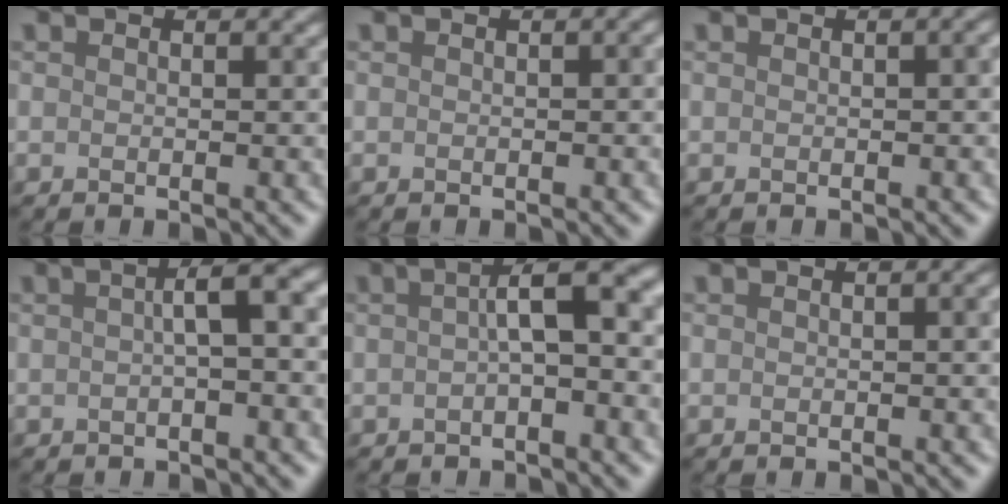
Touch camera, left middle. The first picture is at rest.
{"total": 1.5, "force": [-0.4, 0.8, 1.2], "torque": [-0.007, 0.009, -0.008]}
{"total": 2.0, "force": [-0.5, 1.0, 1.7], "torque": [-0.007, 0.012, -0.011]}
{"total": 3.8, "force": [-0.1, 0.6, 3.7], "torque": [-0.051, 0.019, -0.010]}
{"total": 4.6, "force": [-0.1, 1.0, 4.5], "torque": [-0.065, 0.019, -0.008]}
{"total": 1.5, "force": [-0.3, 0.7, 1.3], "torque": [-0.004, 0.008, -0.008]}